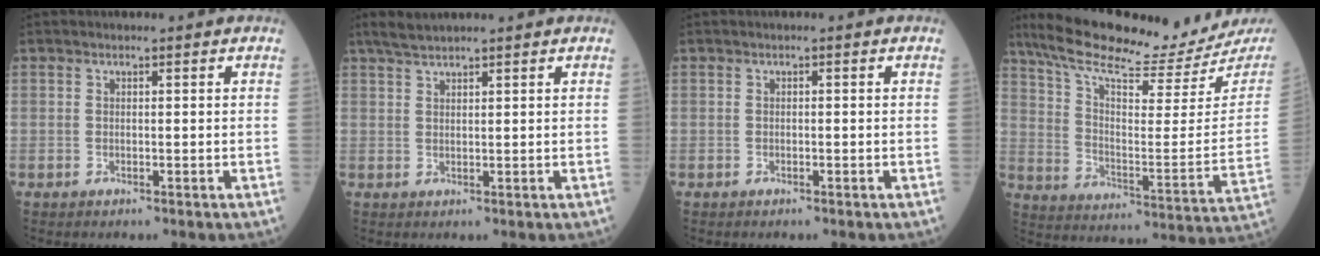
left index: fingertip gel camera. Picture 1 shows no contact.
{"total": 4.2, "force": [3.5, 0.5, 2.1], "torque": [-0.040, 0.021, 0.066]}
{"total": 0.0}
{"total": 23.2, "force": [20.2, 1.6, 11.3], "torque": [-0.193, -0.062, 0.290]}